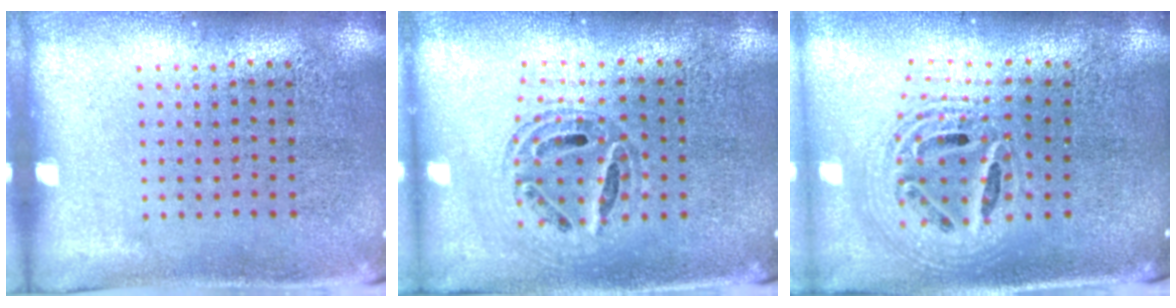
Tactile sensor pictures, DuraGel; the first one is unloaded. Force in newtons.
{"total": 0.7, "press": 0.7, "slide": 0.1}
{"total": 2.3, "press": 1.8, "slide": 1.6}